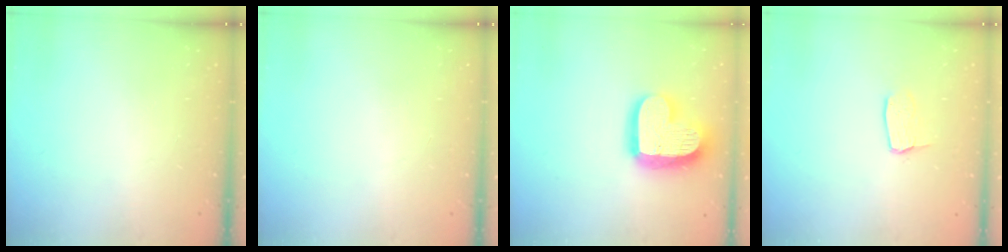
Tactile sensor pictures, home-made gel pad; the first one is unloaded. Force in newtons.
{"total": 0.0}
{"total": 19.0, "press": 19.0, "slide": 1.6}
{"total": 3.0, "press": 3.0, "slide": 0.2}